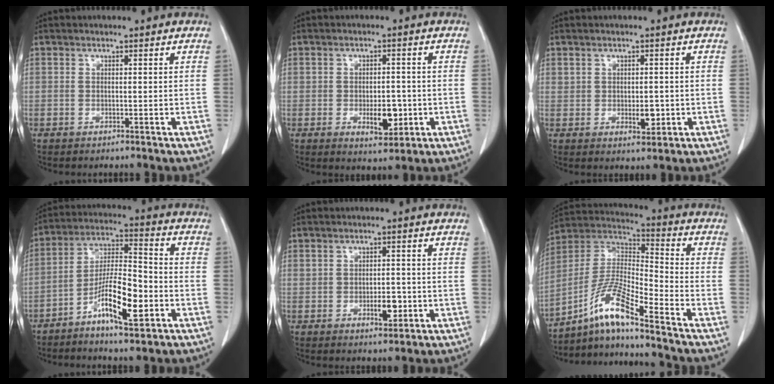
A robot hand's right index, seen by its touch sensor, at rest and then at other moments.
{"total": 5.3, "force": [-1.3, 2.6, 4.4], "torque": [-0.060, -0.002, -0.009]}
{"total": 3.0, "force": [-0.2, 1.8, 2.4], "torque": [-0.035, -0.003, 0.006]}
{"total": 11.6, "force": [-5.2, 2.4, 10.1], "torque": [-0.187, 0.005, -0.092]}
{"total": 3.8, "force": [-0.8, 1.9, 3.2], "torque": [-0.045, 0.003, -0.004]}
{"total": 11.1, "force": [-8.2, -0.3, 7.5], "torque": [-0.158, 0.008, -0.156]}